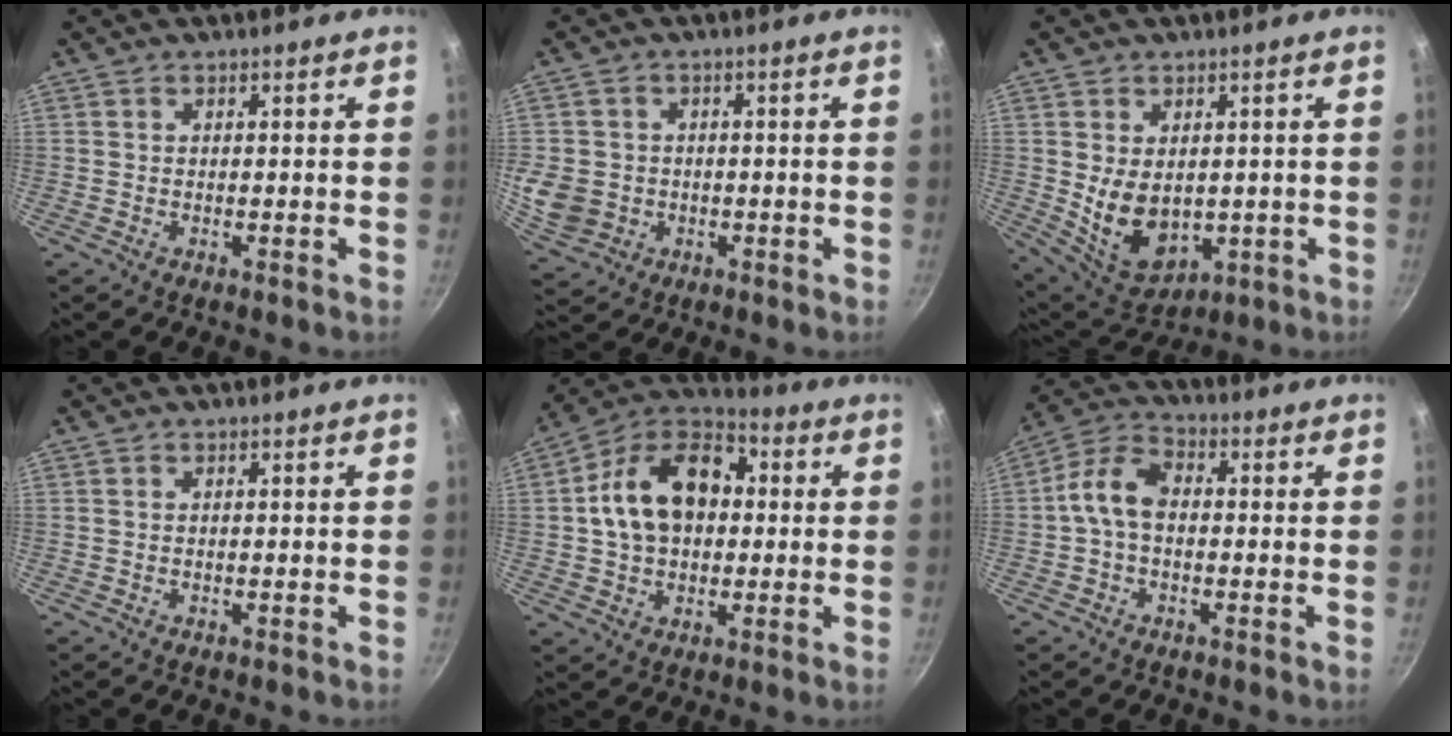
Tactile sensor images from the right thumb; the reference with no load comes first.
{"total": 8.2, "force": [-1.0, 7.3, 3.6], "torque": [-0.062, 0.005, -0.010]}
{"total": 11.0, "force": [0.2, 7.7, 8.0], "torque": [-0.115, -0.021, 0.036]}
{"total": 0.0}
{"total": 17.3, "force": [2.0, 12.1, 12.2], "torque": [-0.182, 0.034, 0.016]}
{"total": 8.2, "force": [-0.3, 5.3, 6.3], "torque": [-0.112, 0.031, -0.021]}